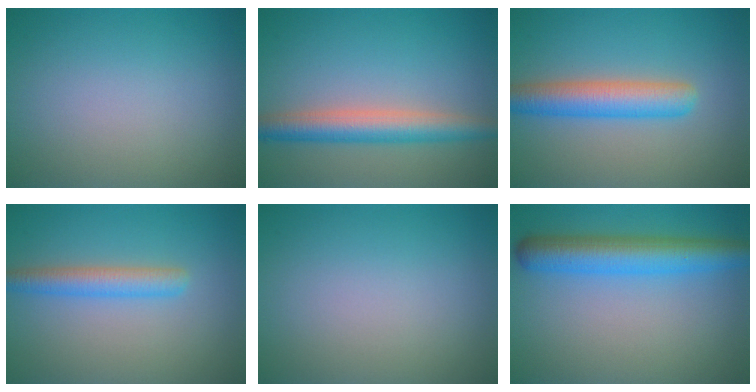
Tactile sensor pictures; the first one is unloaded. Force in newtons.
{"total": 4.6, "press": 4.6, "slide": 0.1}
{"total": 5.0, "press": 5.0, "slide": 0.1}
{"total": 3.0, "press": 3.0, "slide": 0.1}
{"total": 0.0}
{"total": 5.9, "press": 5.9, "slide": 0.2}